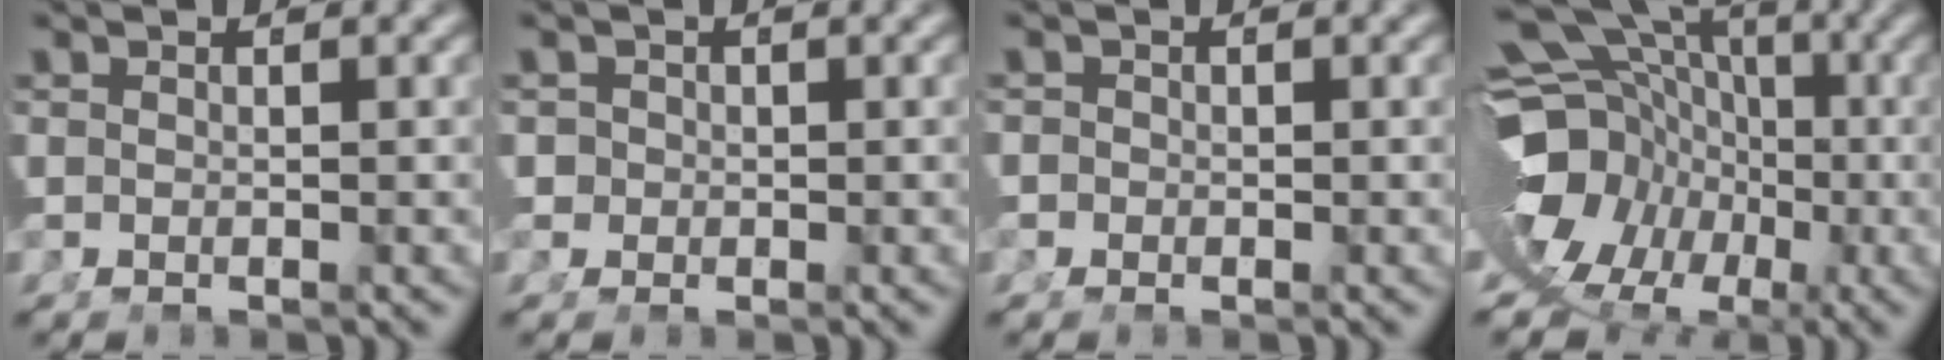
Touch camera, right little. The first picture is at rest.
{"total": 2.5, "force": [-0.3, 2.4, 0.3], "torque": [-0.010, 0.000, -0.010]}
{"total": 1.7, "force": [-0.3, 1.6, 0.0], "torque": [-0.002, 0.002, -0.013]}
{"total": 18.5, "force": [-0.4, 15.8, 9.6], "torque": [-0.188, -0.035, -0.015]}